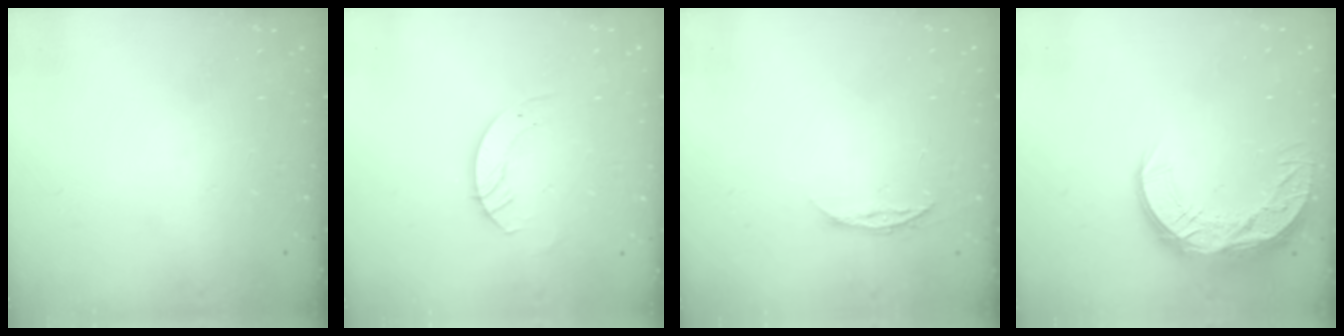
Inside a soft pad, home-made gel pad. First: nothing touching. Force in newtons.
{"total": 3.3, "press": 3.3, "slide": 0.2}
{"total": 4.9, "press": 4.9, "slide": 0.6}
{"total": 12.6, "press": 12.6, "slide": 0.7}